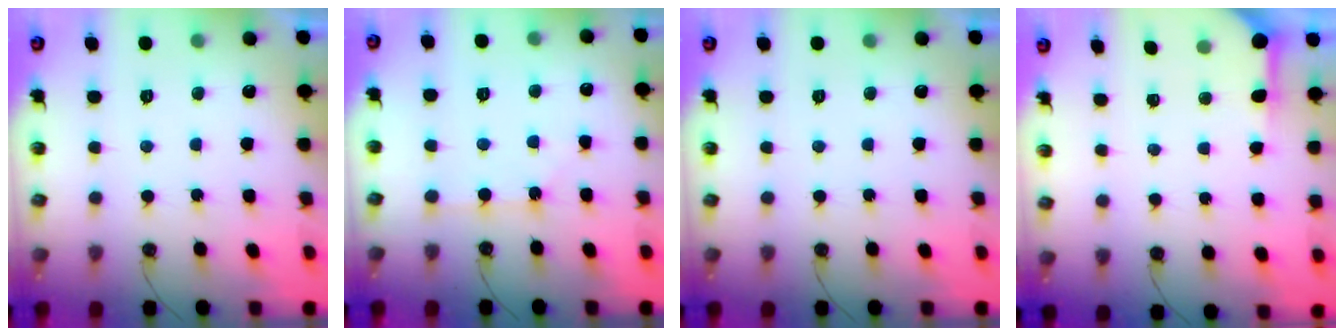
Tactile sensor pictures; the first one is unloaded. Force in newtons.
{"total": 1.7, "press": 1.7, "slide": 0.3}
{"total": 0.0}
{"total": 4.5, "press": 4.5, "slide": 0.2}